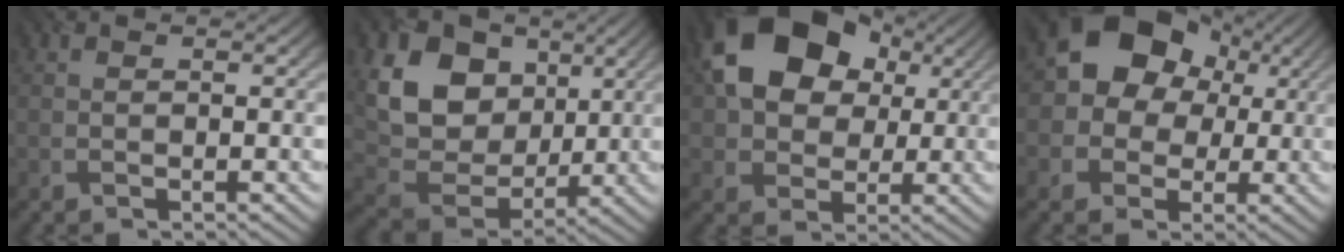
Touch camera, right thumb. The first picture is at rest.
{"total": 13.3, "force": [4.6, 10.3, 7.0], "torque": [-0.190, 0.023, 0.090]}
{"total": 14.2, "force": [4.7, 10.5, 8.4], "torque": [-0.152, 0.022, 0.074]}
{"total": 10.7, "force": [2.4, 9.2, 4.9], "torque": [-0.083, 0.010, 0.016]}